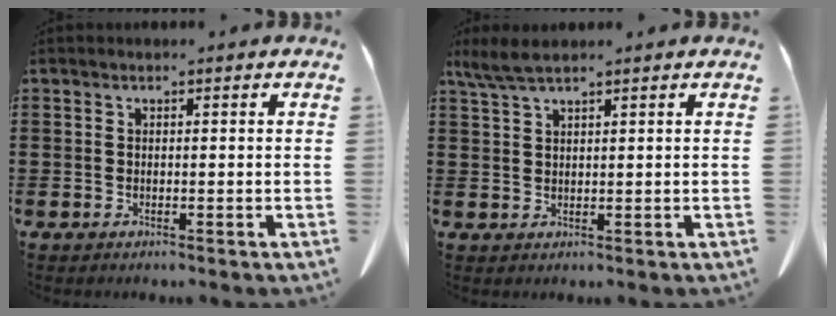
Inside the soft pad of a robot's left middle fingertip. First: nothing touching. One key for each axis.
{"total": 3.3, "fx": 2.4, "fy": 0.3, "fz": 2.2, "tx": -0.048, "ty": -0.001, "tz": 0.047}